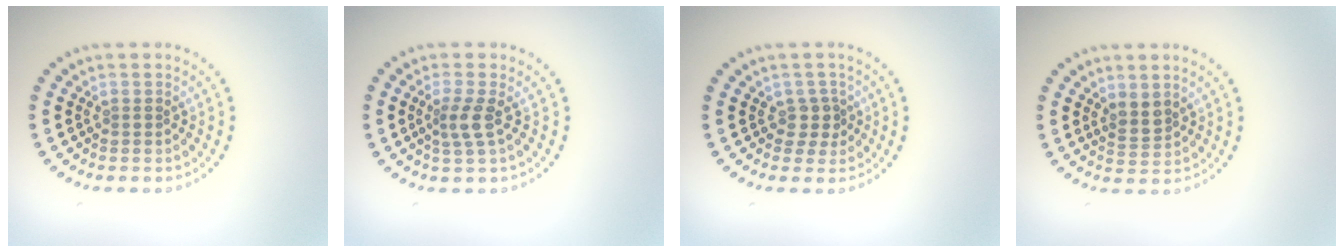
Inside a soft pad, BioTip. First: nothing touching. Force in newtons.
{"total": 2.1, "press": 1.6, "slide": 1.3}
{"total": 1.8, "press": 1.5, "slide": 1.1}
{"total": 1.8, "press": 1.5, "slide": 0.9}